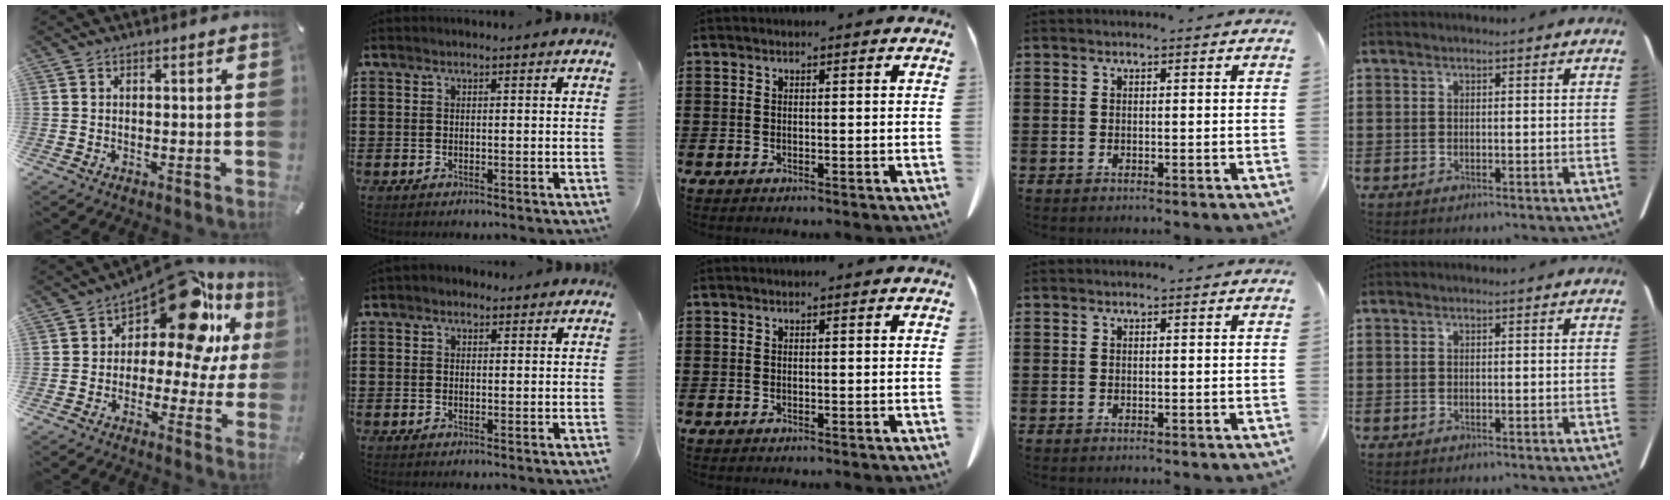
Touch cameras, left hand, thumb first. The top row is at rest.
{"thumb": {"total": 17.2, "force": [9.6, 8.0, 11.9], "torque": [-0.172, -0.073, 0.161]}, "index": {"total": 1.3, "force": [0.9, 0.9, 0.3], "torque": [-0.008, 0.007, 0.016]}}